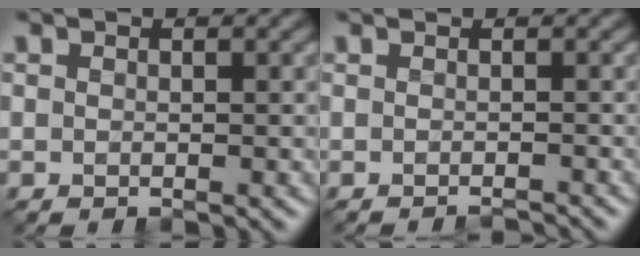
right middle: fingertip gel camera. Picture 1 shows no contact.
{"total": 1.5, "force": [-0.9, 0.4, 1.0], "torque": [0.002, -0.008, -0.020]}